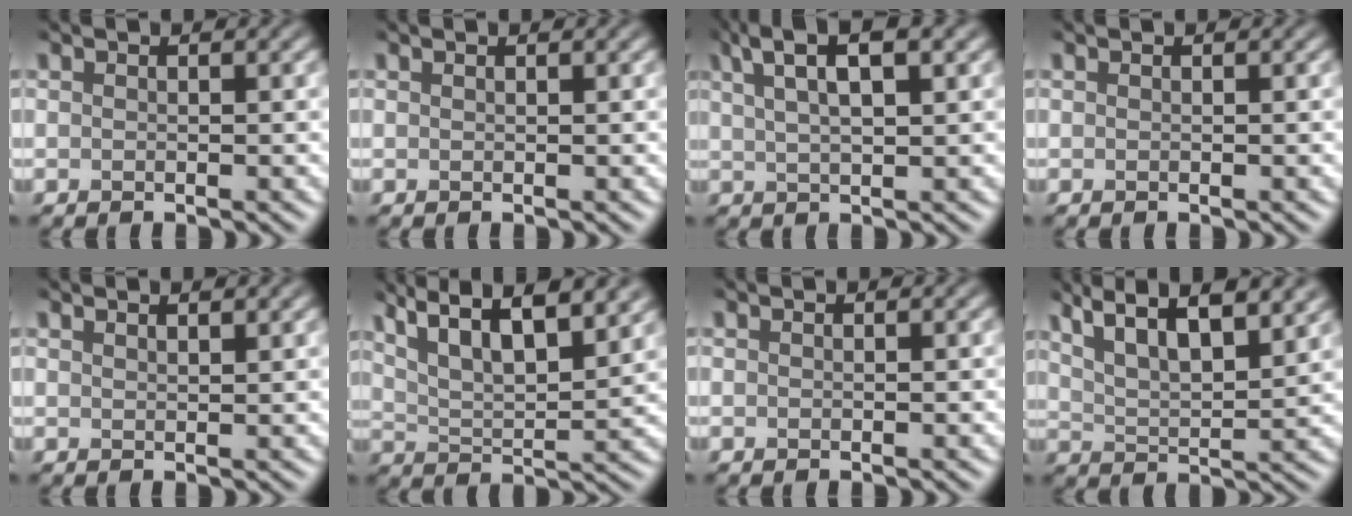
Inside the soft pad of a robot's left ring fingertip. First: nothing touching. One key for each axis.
{"total": 0.0}
{"total": 5.5, "fx": 3.3, "fy": 1.3, "fz": 4.2, "tx": -0.076, "ty": 0.015, "tz": 0.059}
{"total": 0.0}
{"total": 0.9, "fx": 0.8, "fy": -0.1, "fz": 0.3, "tx": -0.009, "ty": -0.001, "tz": 0.019}
{"total": 9.9, "fx": 6.9, "fy": 2.9, "fz": 6.4, "tx": -0.099, "ty": 0.031, "tz": 0.084}
{"total": 0.0}
{"total": 8.8, "fx": 6.2, "fy": 2.6, "fz": 5.7, "tx": -0.086, "ty": 0.030, "tz": 0.077}